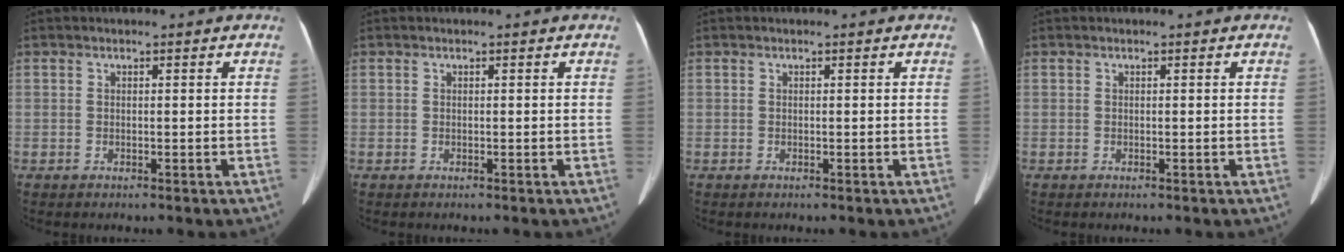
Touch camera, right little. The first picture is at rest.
{"total": 0.0}
{"total": 0.0}
{"total": 0.0}